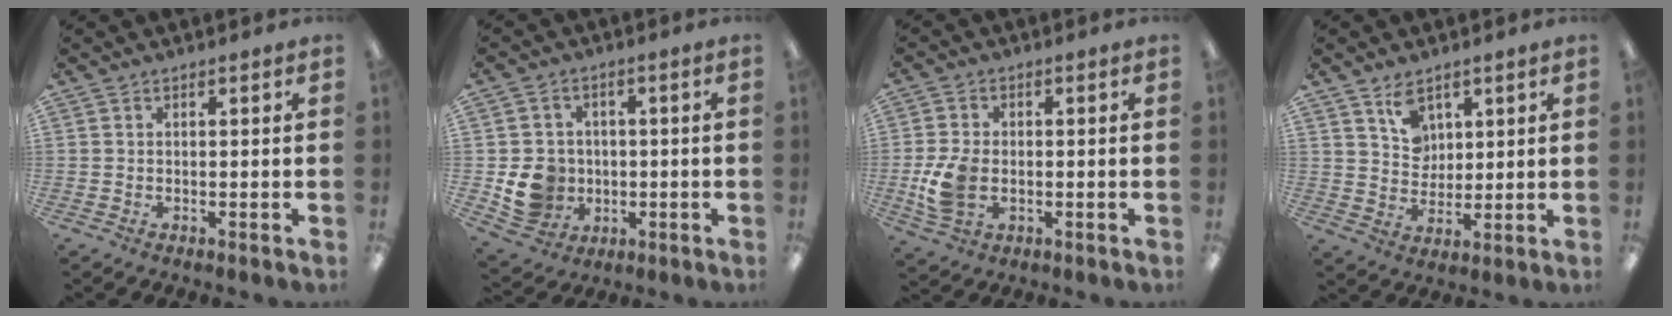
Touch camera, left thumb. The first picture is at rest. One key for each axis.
{"total": 8.9, "fx": -1.2, "fy": 8.3, "fz": 3.0, "tx": -0.062, "ty": 0.010, "tz": -0.011}
{"total": 8.4, "fx": -1.5, "fy": 5.6, "fz": 6.1, "tx": -0.123, "ty": 0.002, "tz": -0.025}
{"total": 7.3, "fx": 4.6, "fy": 5.1, "fz": 2.4, "tx": -0.037, "ty": -0.013, "tz": 0.084}